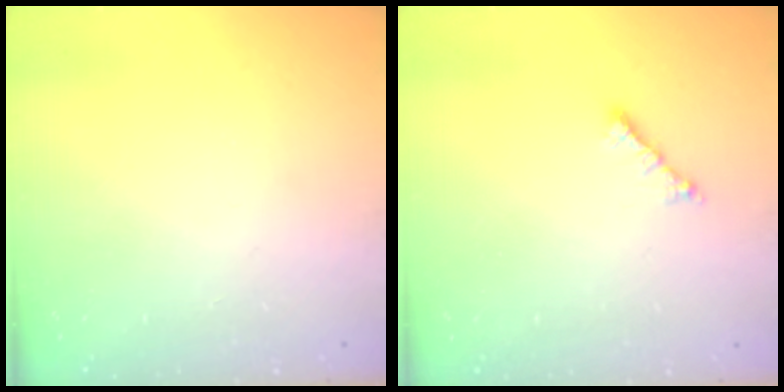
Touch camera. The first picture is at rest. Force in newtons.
{"total": 2.0, "press": 1.9, "slide": 0.5}